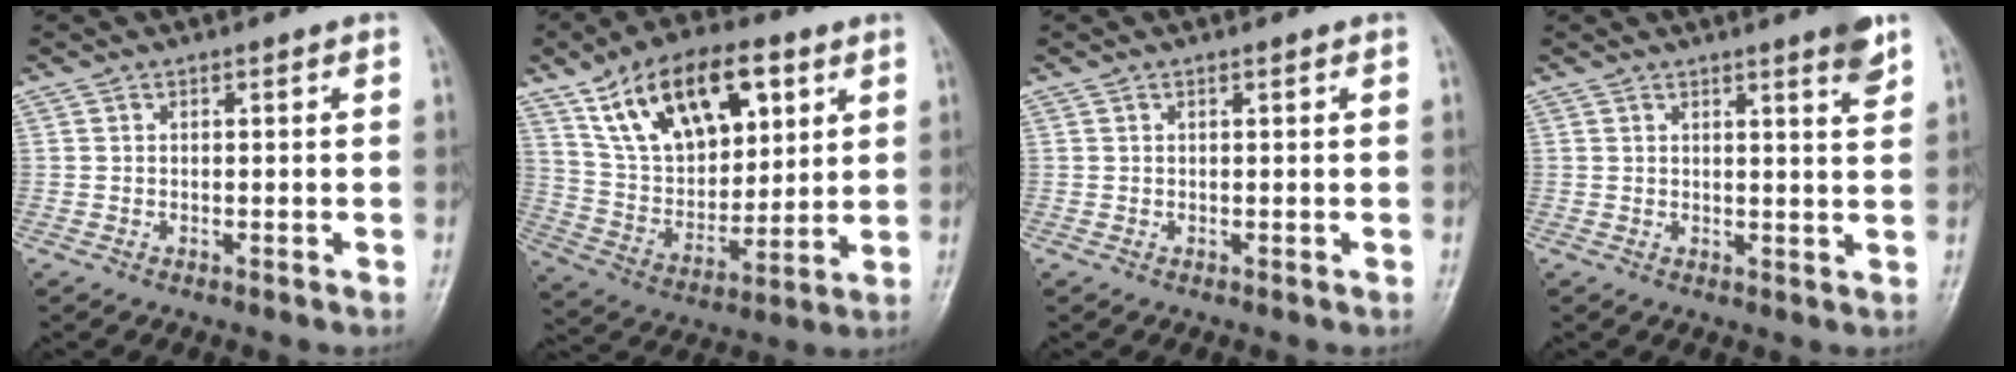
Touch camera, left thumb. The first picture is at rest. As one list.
[{"total": 20.4, "force": [9.7, 11.0, 14.1], "torque": [-0.192, -0.030, 0.178]}, {"total": 0.0}, {"total": 2.2, "force": [1.5, 0.1, 1.7], "torque": [-0.022, -0.009, 0.020]}]